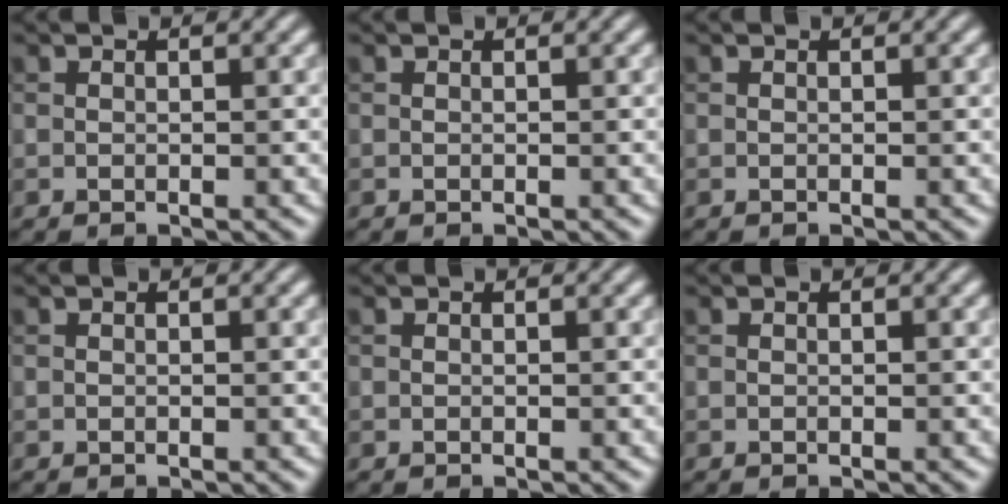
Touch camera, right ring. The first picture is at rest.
{"total": 0.0}
{"total": 0.0}
{"total": 0.0}
{"total": 0.0}
{"total": 0.0}